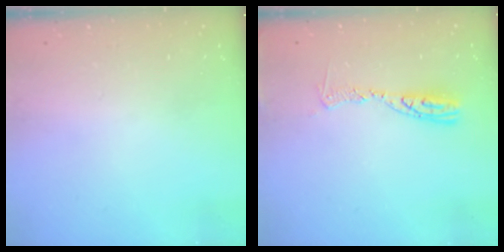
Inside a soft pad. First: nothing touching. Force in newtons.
{"total": 8.8, "press": 8.8, "slide": 0.9}